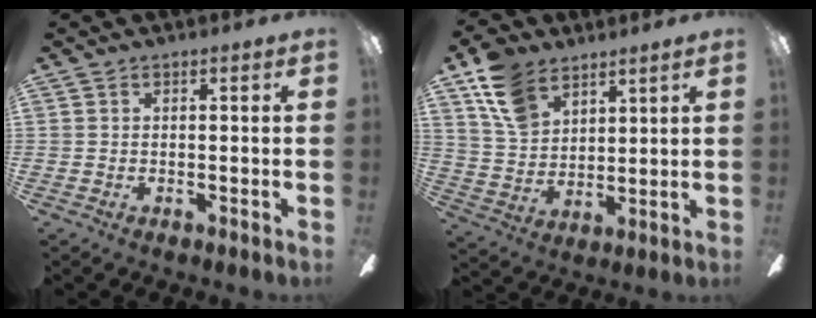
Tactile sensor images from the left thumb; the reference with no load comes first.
{"total": 12.0, "force": [8.2, 7.0, 5.1], "torque": [-0.113, -0.025, 0.164]}